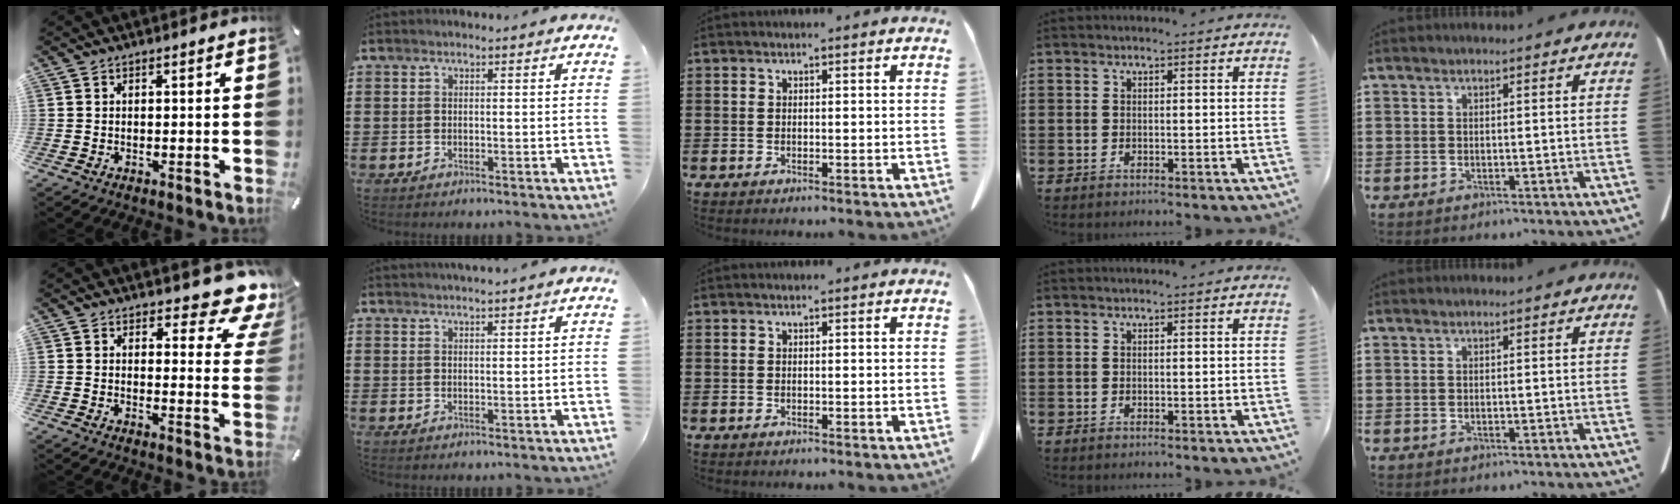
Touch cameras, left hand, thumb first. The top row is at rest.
{"thumb": {"total": 8.0, "force": [6.6, 3.2, 3.4], "torque": [-0.033, -0.061, 0.111]}, "index": {"total": 1.3, "force": [1.2, -0.3, 0.2], "torque": [-0.004, -0.001, 0.024]}}